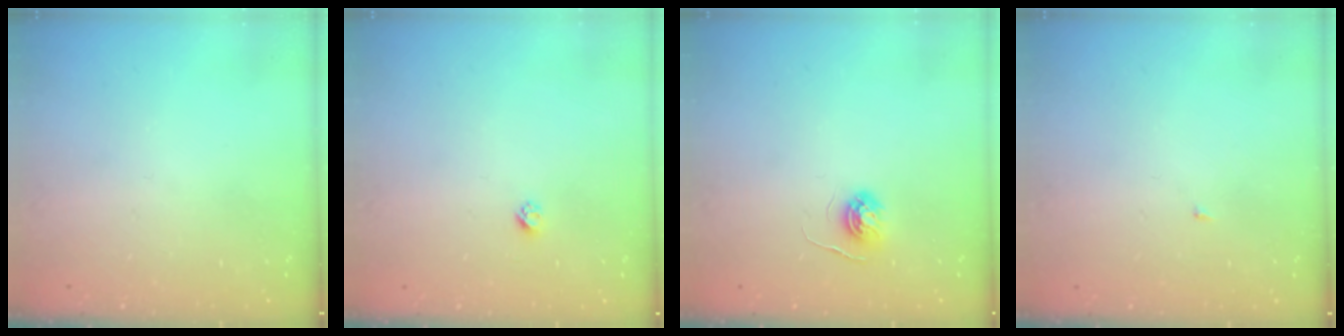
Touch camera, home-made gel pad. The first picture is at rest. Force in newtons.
{"total": 2.3, "press": 2.3, "slide": 0.2}
{"total": 4.7, "press": 4.6, "slide": 0.4}
{"total": 1.8, "press": 1.8, "slide": 0.2}